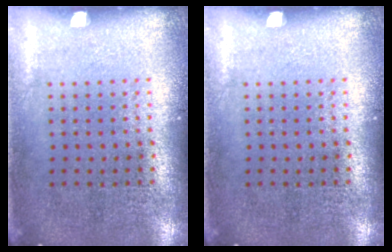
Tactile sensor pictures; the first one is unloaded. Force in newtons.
{"total": 0.0}